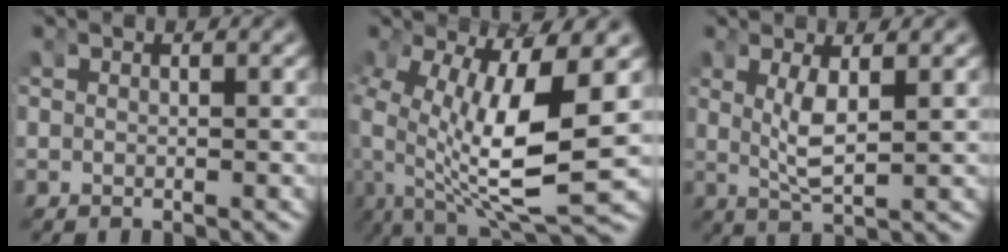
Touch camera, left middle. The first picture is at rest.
{"total": 11.6, "force": [0.5, 5.3, 10.3], "torque": [-0.194, -0.027, 0.020]}
{"total": 3.3, "force": [0.5, 0.6, 3.2], "torque": [-0.069, -0.011, 0.018]}